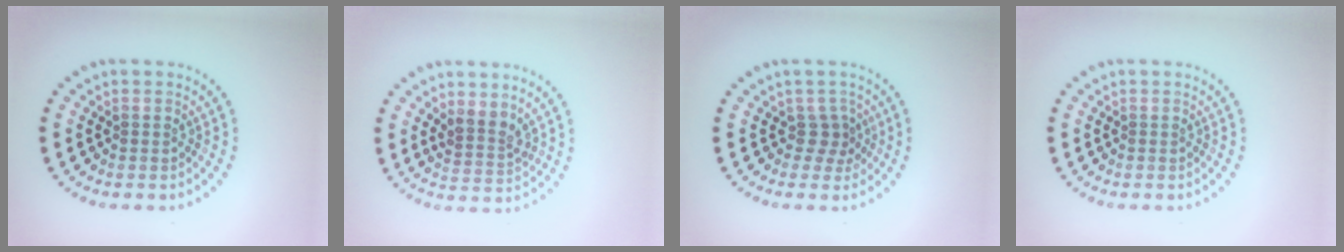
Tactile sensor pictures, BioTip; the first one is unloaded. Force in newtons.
{"total": 2.4, "press": 1.9, "slide": 1.5}
{"total": 1.9, "press": 1.1, "slide": 1.5}
{"total": 0.0}